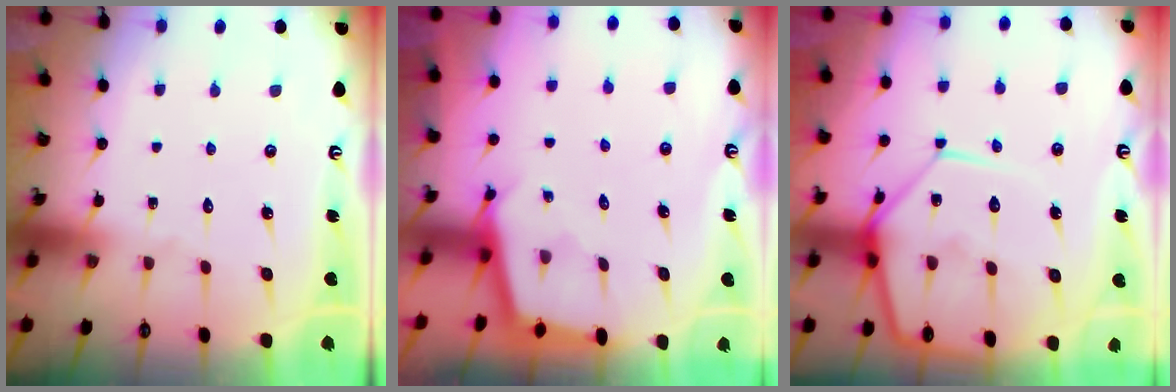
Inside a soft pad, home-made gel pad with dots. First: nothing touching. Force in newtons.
{"total": 2.5, "press": 2.5, "slide": 0.2}
{"total": 15.5, "press": 15.4, "slide": 1.4}